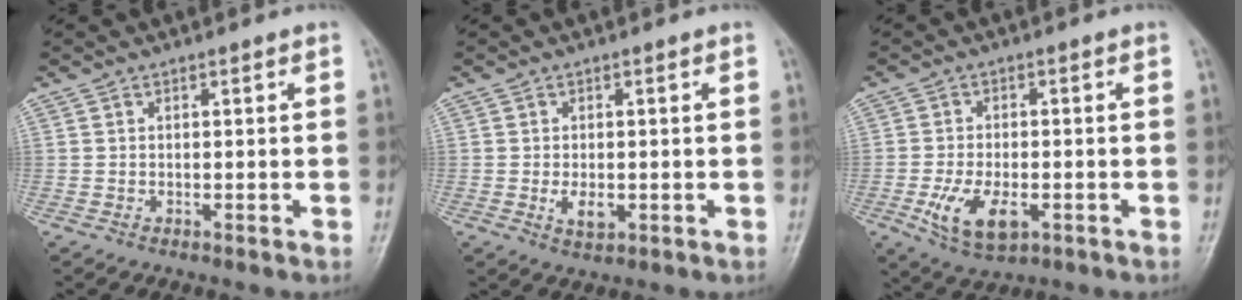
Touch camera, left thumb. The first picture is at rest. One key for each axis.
{"total": 4.4, "fx": -0.7, "fy": 2.7, "fz": 3.4, "tx": -0.050, "ty": -0.007, "tz": -0.005}
{"total": 8.5, "fx": -2.9, "fy": 4.6, "fz": 6.6, "tx": -0.122, "ty": -0.001, "tz": -0.043}